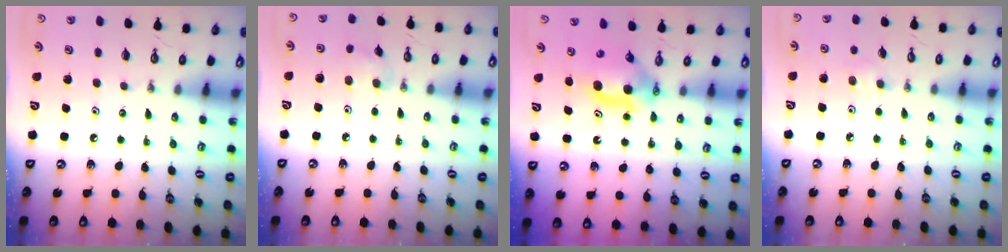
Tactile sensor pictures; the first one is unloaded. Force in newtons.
{"total": 7.5, "press": 7.1, "slide": 2.3}
{"total": 5.9, "press": 5.6, "slide": 1.9}
{"total": 4.9, "press": 4.4, "slide": 2.1}